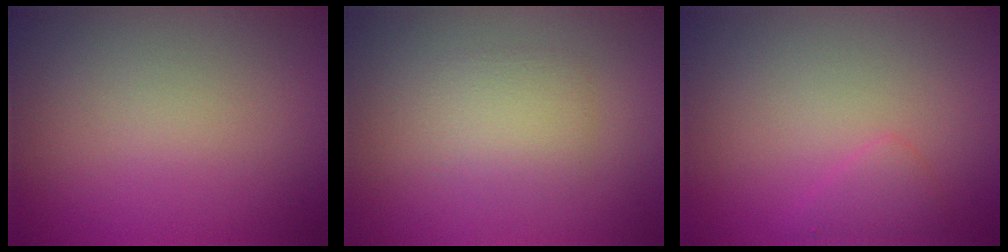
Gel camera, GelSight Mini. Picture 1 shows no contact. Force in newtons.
{"total": 2.3, "press": 2.3, "slide": 0.1}
{"total": 1.4, "press": 1.4, "slide": 0.0}